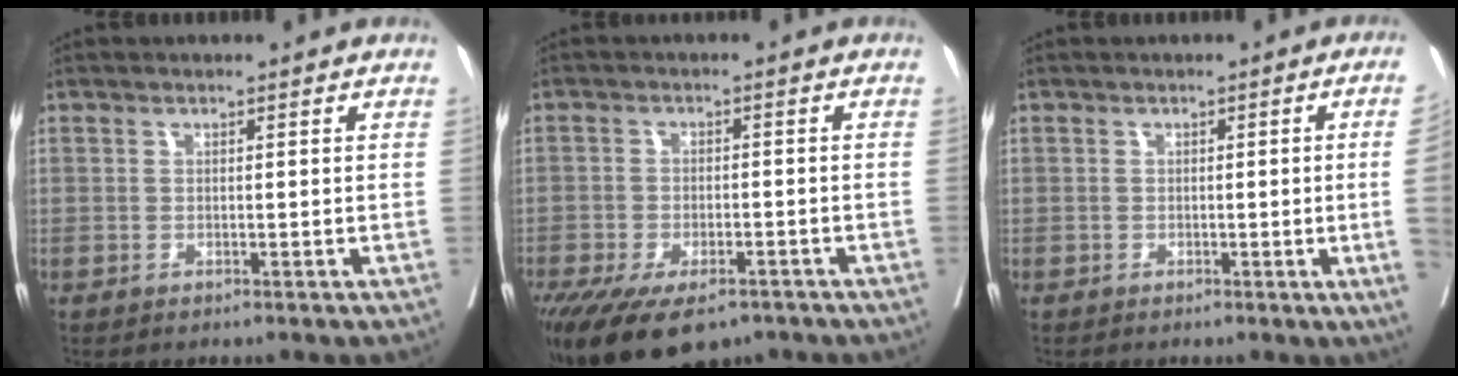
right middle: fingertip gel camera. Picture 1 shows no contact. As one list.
[{"total": 14.8, "force": [-10.0, 6.5, 8.7], "torque": [-0.190, -0.028, -0.149]}, {"total": 7.0, "force": [-1.0, -2.2, 6.6], "torque": [-0.081, -0.014, -0.009]}]